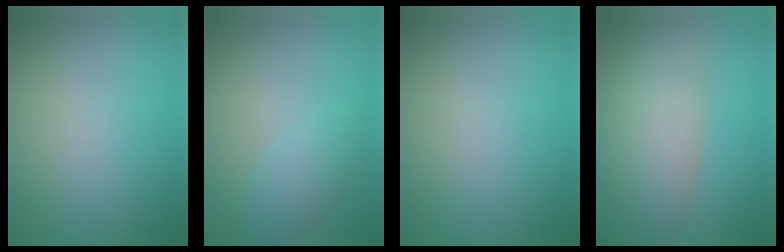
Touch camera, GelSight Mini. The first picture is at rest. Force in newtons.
{"total": 2.5, "press": 2.5, "slide": 0.1}
{"total": 0.0}
{"total": 8.7, "press": 8.7, "slide": 0.8}